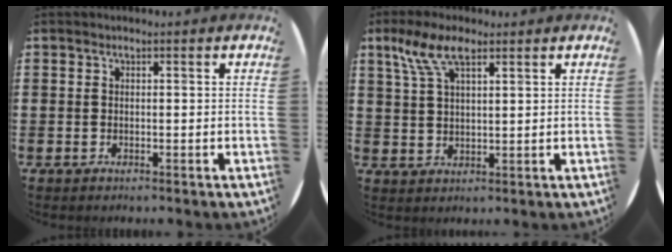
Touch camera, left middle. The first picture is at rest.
{"total": 6.5, "force": [3.8, 2.5, 4.6], "torque": [-0.102, 0.009, 0.068]}